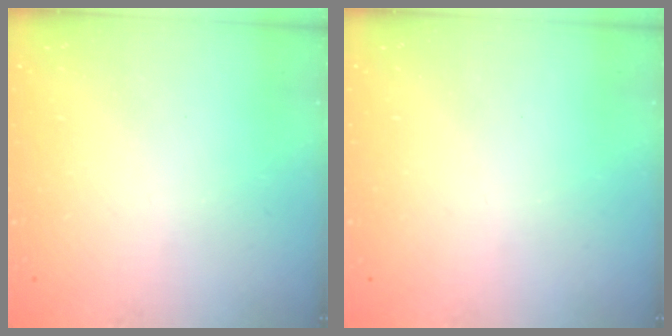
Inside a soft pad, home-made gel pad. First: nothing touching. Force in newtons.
{"total": 0.0}